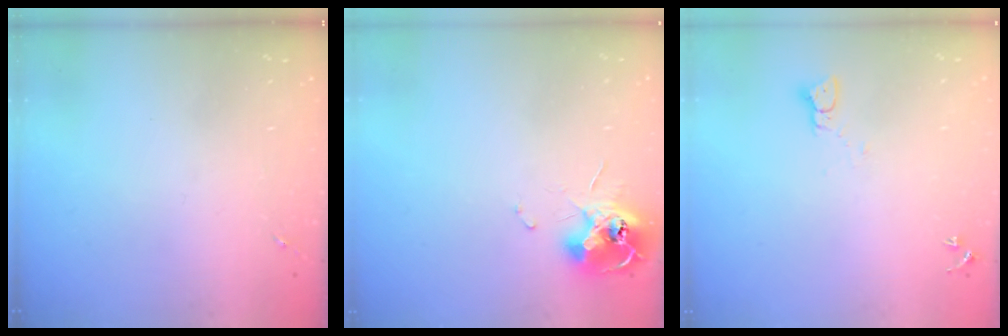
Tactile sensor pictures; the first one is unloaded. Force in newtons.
{"total": 12.0, "press": 11.9, "slide": 1.2}
{"total": 2.1, "press": 2.1, "slide": 0.2}